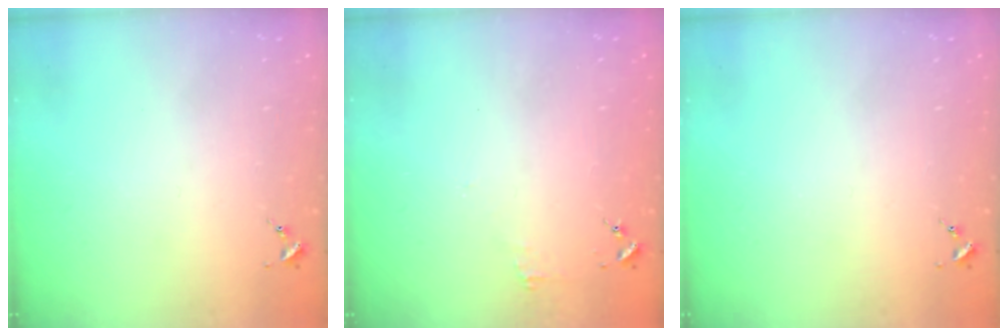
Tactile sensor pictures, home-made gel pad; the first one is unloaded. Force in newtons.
{"total": 3.7, "press": 3.7, "slide": 0.3}
{"total": 0.0}